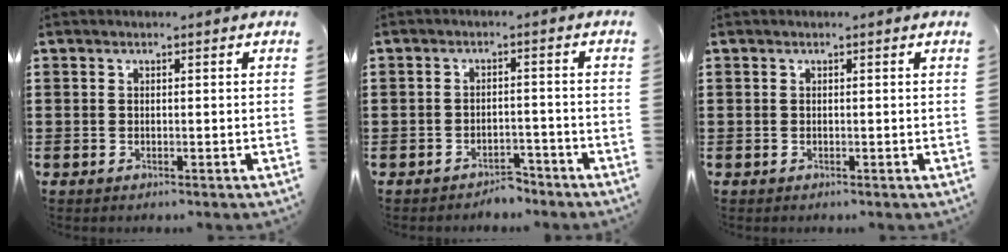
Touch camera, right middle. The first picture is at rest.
{"total": 2.9, "force": [-2.8, 0.5, -0.2], "torque": [-0.006, 0.001, -0.061]}
{"total": 0.0}